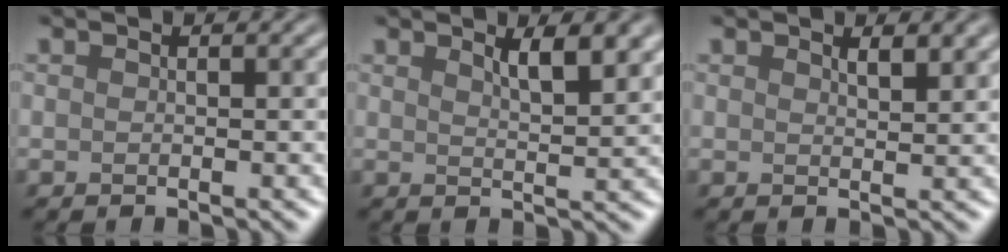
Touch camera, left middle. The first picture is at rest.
{"total": 3.5, "force": [1.9, 1.0, 2.7], "torque": [-0.034, -0.001, 0.032]}
{"total": 1.7, "force": [1.2, 0.5, 1.1], "torque": [-0.013, 0.000, 0.020]}